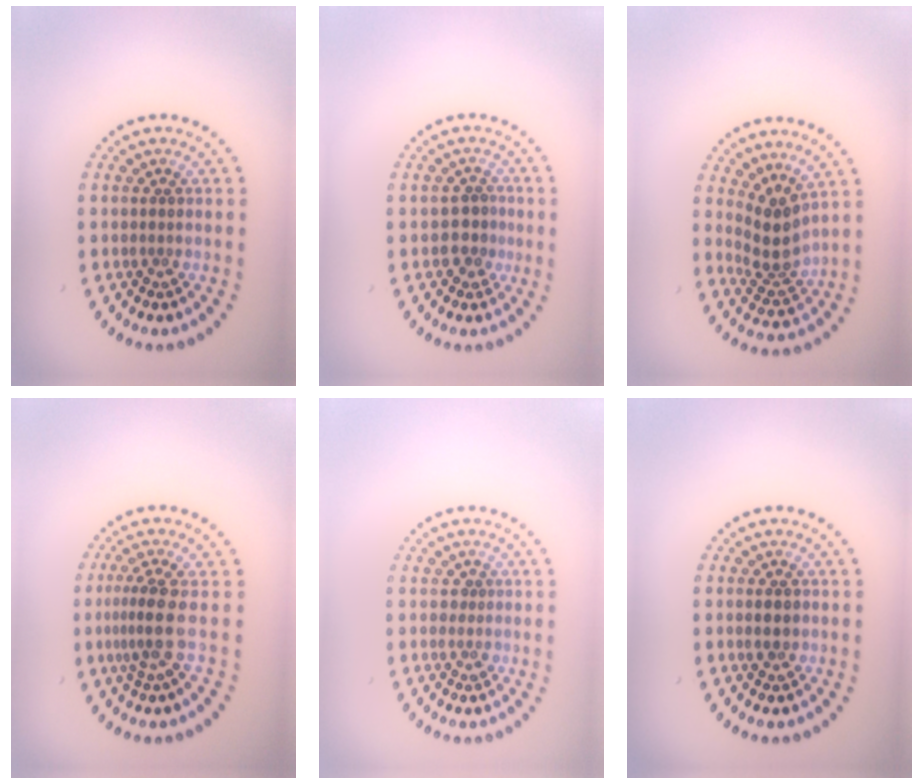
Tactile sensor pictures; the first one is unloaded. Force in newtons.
{"total": 2.0, "press": 1.8, "slide": 0.8}
{"total": 3.3, "press": 2.5, "slide": 2.2}
{"total": 2.8, "press": 2.0, "slide": 2.0}
{"total": 0.9, "press": 0.8, "slide": 0.4}
{"total": 1.3, "press": 1.3, "slide": 0.1}